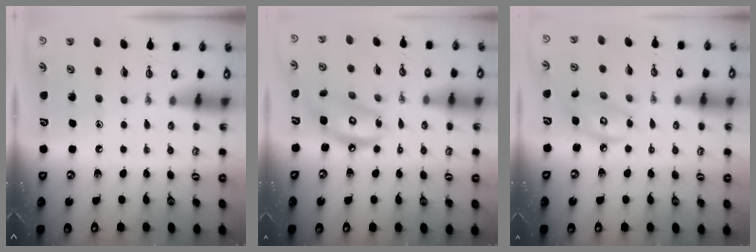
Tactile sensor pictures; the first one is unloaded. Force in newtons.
{"total": 10.7, "press": 10.6, "slide": 1.1}
{"total": 7.4, "press": 7.4, "slide": 0.3}